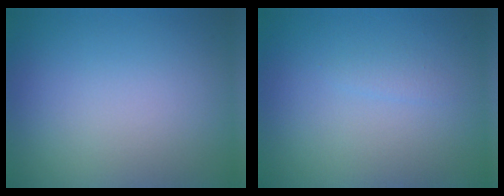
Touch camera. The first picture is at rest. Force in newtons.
{"total": 0.7, "press": 0.7, "slide": 0.0}